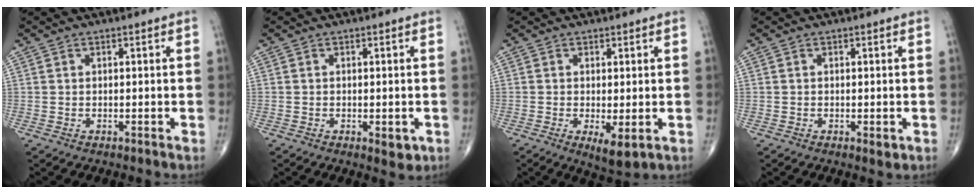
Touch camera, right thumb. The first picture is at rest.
{"total": 2.8, "force": [-0.8, 1.3, 2.3], "torque": [-0.022, -0.004, -0.007]}
{"total": 4.7, "force": [-1.1, 1.6, 4.3], "torque": [-0.072, -0.016, -0.014]}
{"total": 1.4, "force": [-0.4, 0.6, 1.2], "torque": [-0.018, -0.004, -0.005]}